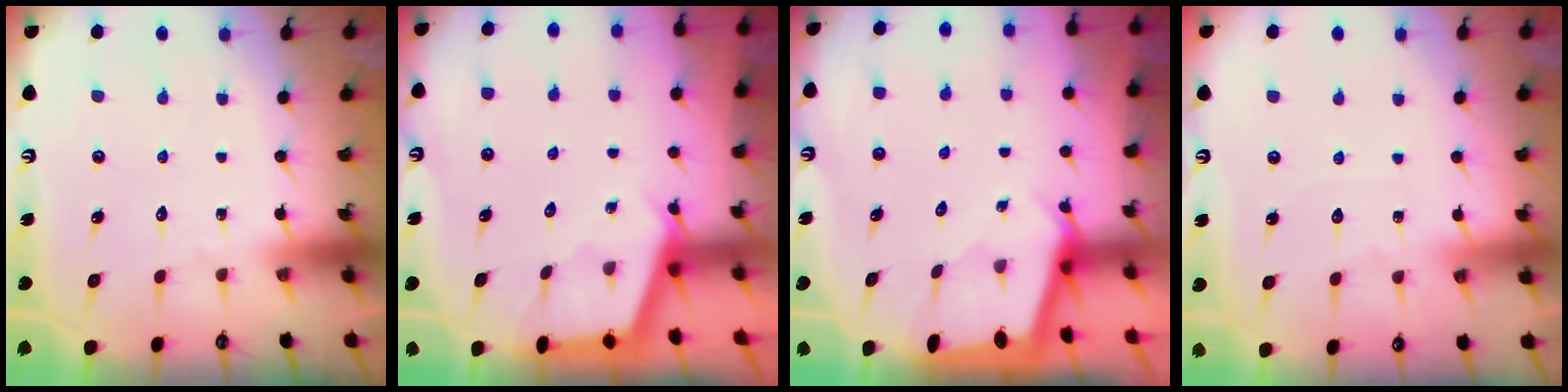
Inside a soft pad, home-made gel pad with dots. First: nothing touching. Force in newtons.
{"total": 2.5, "press": 2.5, "slide": 0.1}
{"total": 1.7, "press": 1.7, "slide": 0.2}
{"total": 2.7, "press": 2.7, "slide": 0.4}